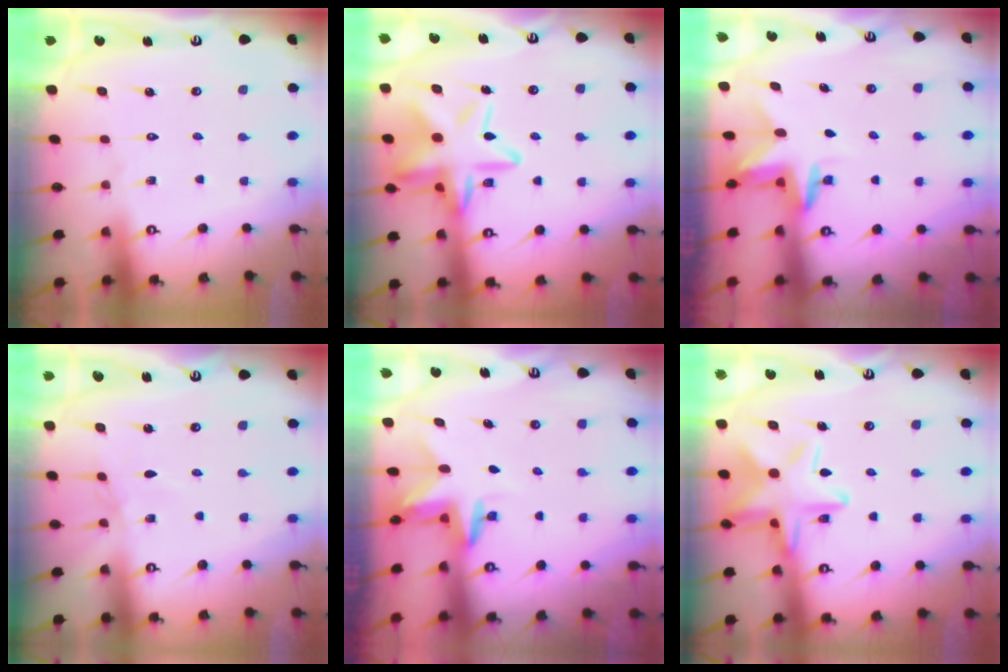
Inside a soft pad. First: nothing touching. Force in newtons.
{"total": 18.5, "press": 18.4, "slide": 1.9}
{"total": 2.7, "press": 2.7, "slide": 0.2}
{"total": 3.6, "press": 3.6, "slide": 0.5}
{"total": 2.7, "press": 2.7, "slide": 0.2}
{"total": 17.4, "press": 17.4, "slide": 1.2}